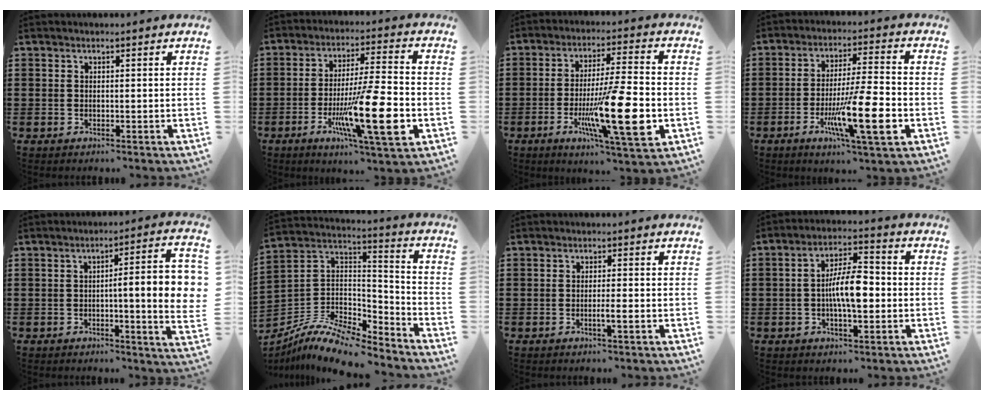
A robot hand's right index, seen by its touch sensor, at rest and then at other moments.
{"total": 15.9, "force": [-4.7, 2.9, 14.9], "torque": [-0.269, -0.011, -0.077]}
{"total": 16.1, "force": [-4.3, 3.2, 15.2], "torque": [-0.259, -0.015, -0.068]}
{"total": 13.2, "force": [-4.4, 2.0, 12.3], "torque": [-0.223, -0.007, -0.075]}
{"total": 9.6, "force": [-0.1, 1.2, 9.5], "torque": [-0.141, -0.008, -0.007]}
{"total": 10.2, "force": [-8.6, 2.9, 4.6], "torque": [-0.094, 0.017, -0.171]}
{"total": 2.0, "force": [-0.8, -0.1, 1.8], "torque": [-0.029, -0.003, -0.015]}
{"total": 8.1, "force": [-0.9, 2.8, 7.5], "torque": [-0.145, 0.005, -0.020]}